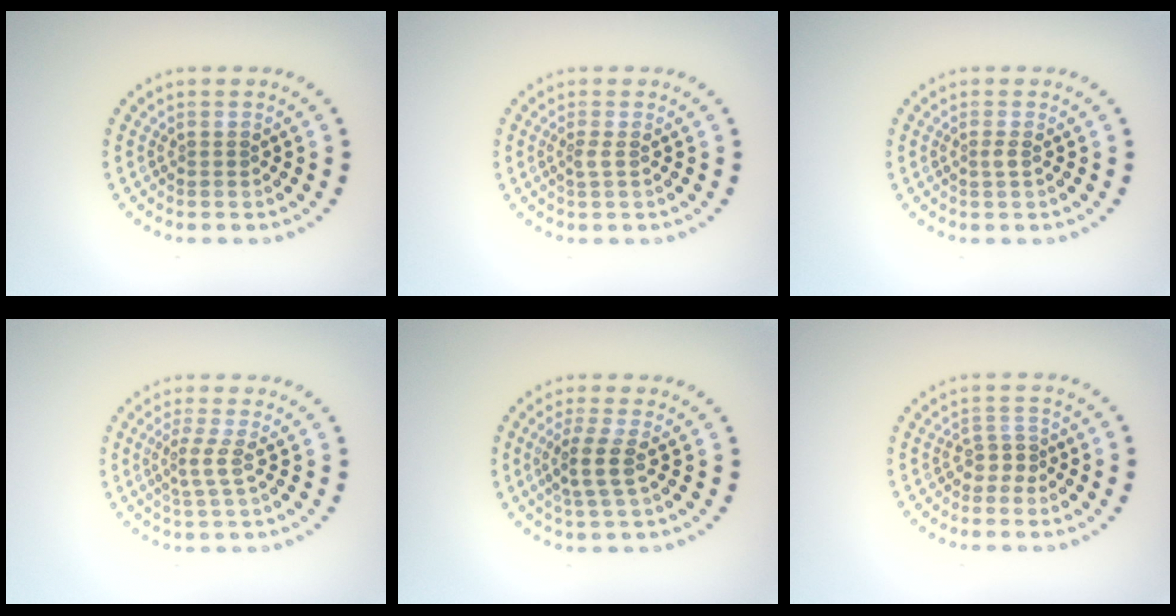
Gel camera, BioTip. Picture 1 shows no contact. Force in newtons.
{"total": 0.9, "press": 0.6, "slide": 0.6}
{"total": 0.8, "press": 0.5, "slide": 0.6}
{"total": 2.0, "press": 1.3, "slide": 1.5}
{"total": 2.6, "press": 2.1, "slide": 1.6}
{"total": 1.6, "press": 1.2, "slide": 1.1}